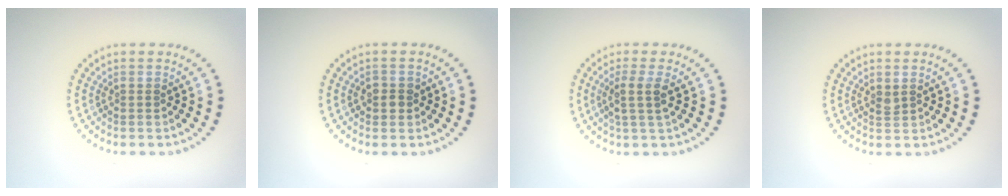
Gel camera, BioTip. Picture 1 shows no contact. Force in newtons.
{"total": 1.4, "press": 1.3, "slide": 0.5}
{"total": 2.3, "press": 1.8, "slide": 1.3}
{"total": 0.8, "press": 0.6, "slide": 0.5}